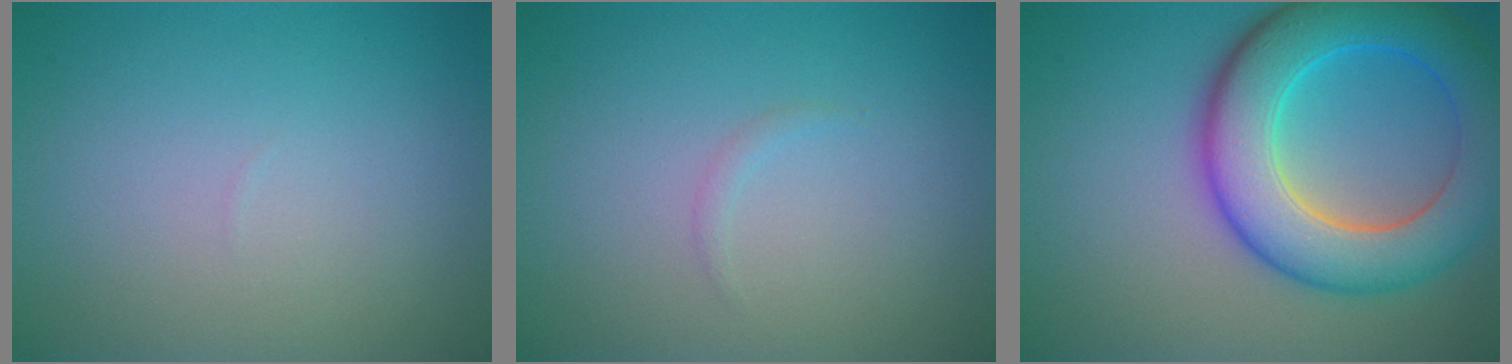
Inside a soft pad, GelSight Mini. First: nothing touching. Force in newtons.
{"total": 0.5, "press": 0.5, "slide": 0.1}
{"total": 9.4, "press": 9.4, "slide": 0.3}